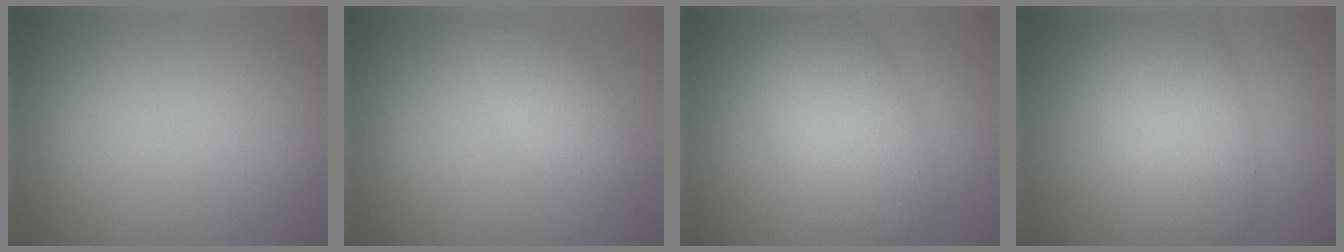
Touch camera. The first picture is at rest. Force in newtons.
{"total": 2.1, "press": 2.1, "slide": 0.1}
{"total": 5.7, "press": 5.7, "slide": 0.1}
{"total": 7.6, "press": 7.6, "slide": 0.2}